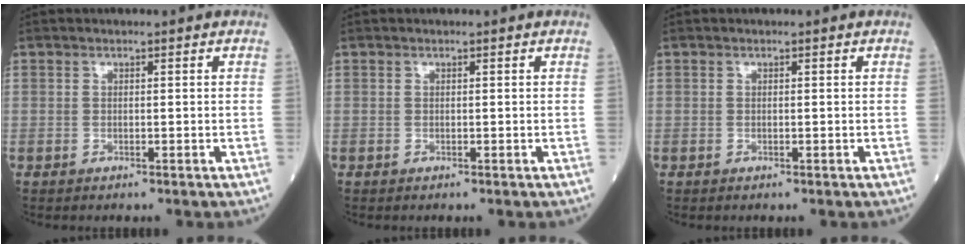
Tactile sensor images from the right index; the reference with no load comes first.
{"total": 0.0}
{"total": 0.0}